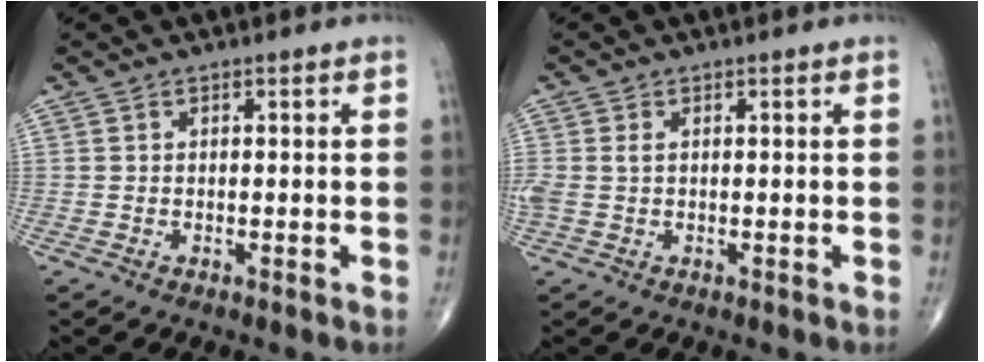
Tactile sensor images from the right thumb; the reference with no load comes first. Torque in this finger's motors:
{"motor_torque": [-0.08, -0.12, 0.45, 0.11, 0.12]}